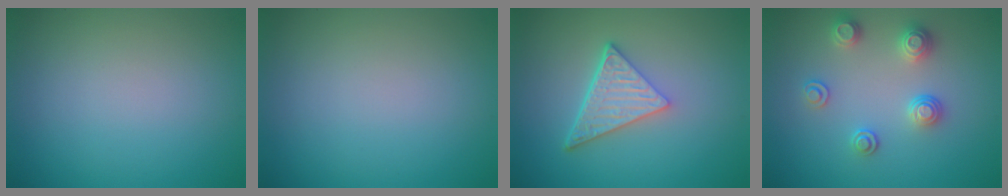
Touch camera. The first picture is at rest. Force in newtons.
{"total": 0.0}
{"total": 4.7, "press": 3.4, "slide": 3.3}
{"total": 2.6, "press": 2.6, "slide": 0.4}